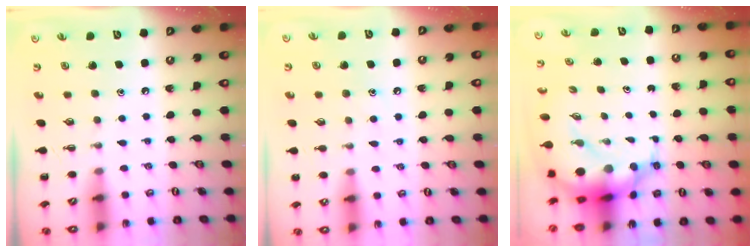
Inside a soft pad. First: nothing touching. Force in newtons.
{"total": 6.0, "press": 5.8, "slide": 1.6}
{"total": 10.6, "press": 10.3, "slide": 2.5}